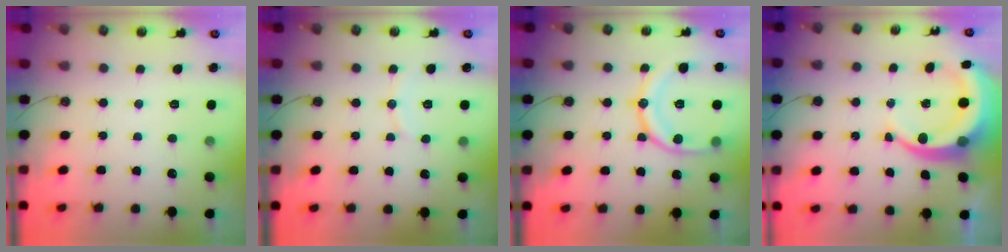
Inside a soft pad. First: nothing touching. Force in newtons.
{"total": 6.4, "press": 6.3, "slide": 0.4}
{"total": 14.9, "press": 14.8, "slide": 1.7}
{"total": 10.2, "press": 10.1, "slide": 1.3}